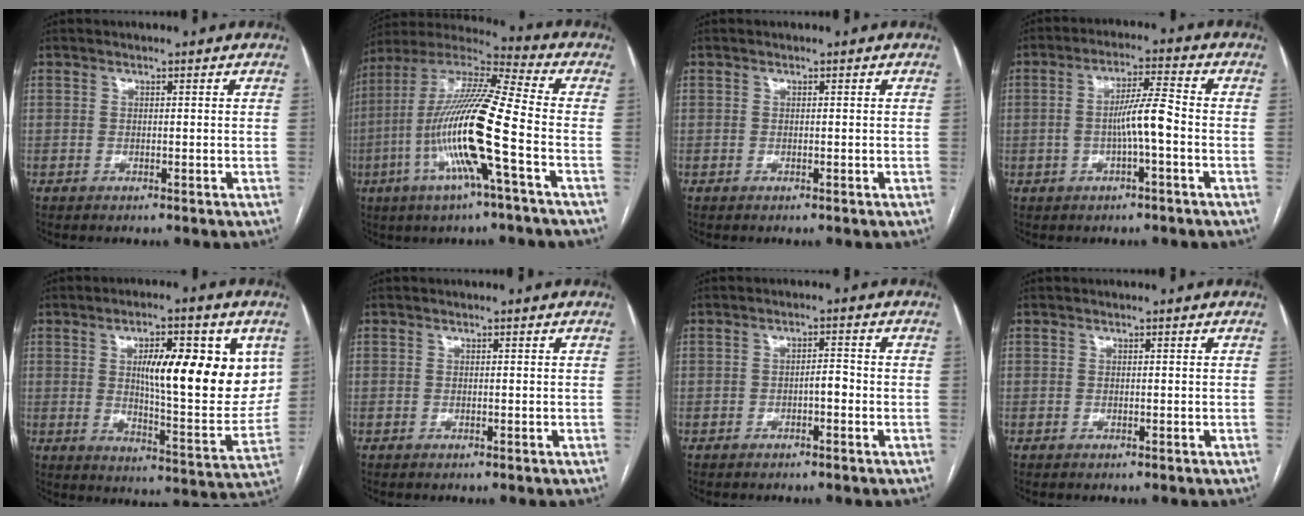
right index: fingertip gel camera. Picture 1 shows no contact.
{"total": 17.7, "force": [-4.8, 0.1, 17.1], "torque": [-0.342, -0.003, -0.100]}
{"total": 0.0}
{"total": 6.3, "force": [-1.3, 0.4, 6.1], "torque": [-0.115, 0.013, -0.021]}
{"total": 17.1, "force": [4.7, 4.1, 15.9], "torque": [-0.217, 0.002, 0.075]}
{"total": 0.0}
{"total": 2.0, "force": [-0.8, 0.6, 1.7], "torque": [-0.024, 0.004, -0.015]}
{"total": 0.0}